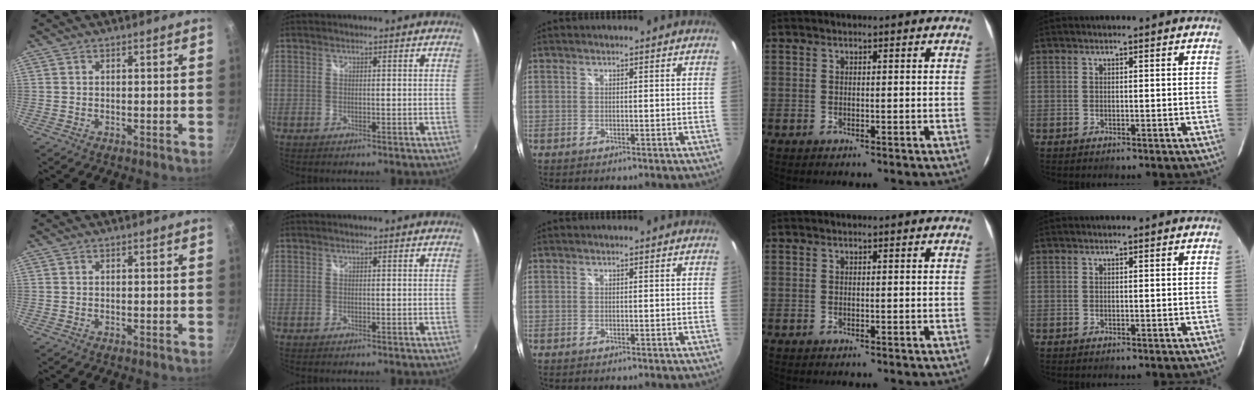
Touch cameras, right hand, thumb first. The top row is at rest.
{}